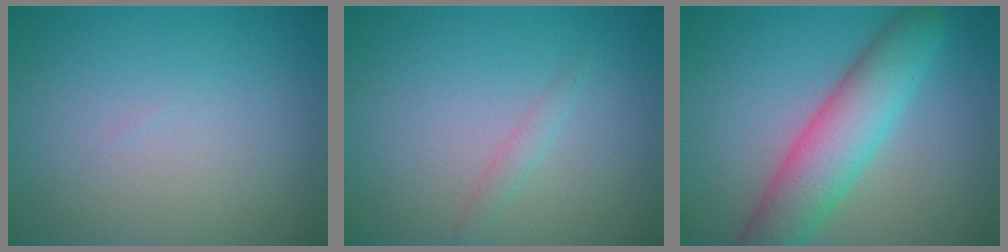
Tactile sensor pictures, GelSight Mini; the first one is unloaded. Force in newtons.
{"total": 1.0, "press": 1.0, "slide": 0.0}
{"total": 6.9, "press": 6.9, "slide": 0.3}